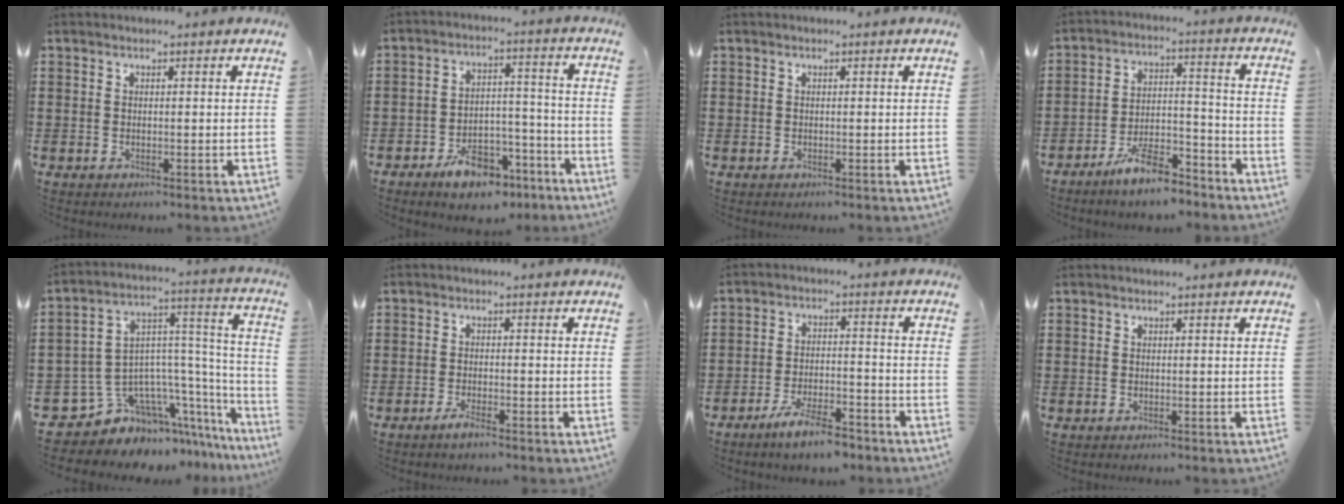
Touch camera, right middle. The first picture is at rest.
{"total": 7.9, "force": [-6.0, 3.6, 3.7], "torque": [-0.059, 0.029, -0.108]}
{"total": 0.0}
{"total": 8.4, "force": [-7.0, 1.8, 4.2], "torque": [-0.081, 0.014, -0.133]}
{"total": 8.1, "force": [-5.6, 5.6, 1.9], "torque": [-0.074, -0.020, -0.106]}
{"total": 2.0, "force": [-1.5, 0.3, 1.2], "torque": [-0.030, -0.004, -0.030]}
{"total": 6.5, "force": [-5.4, 1.2, 3.5], "torque": [-0.074, -0.001, -0.102]}
{"total": 0.0}